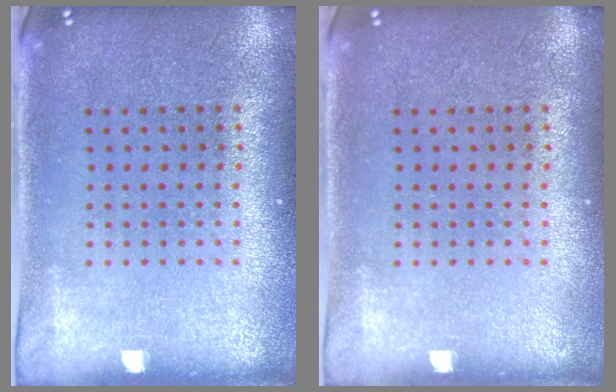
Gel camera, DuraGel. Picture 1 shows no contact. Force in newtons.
{"total": 0.0}